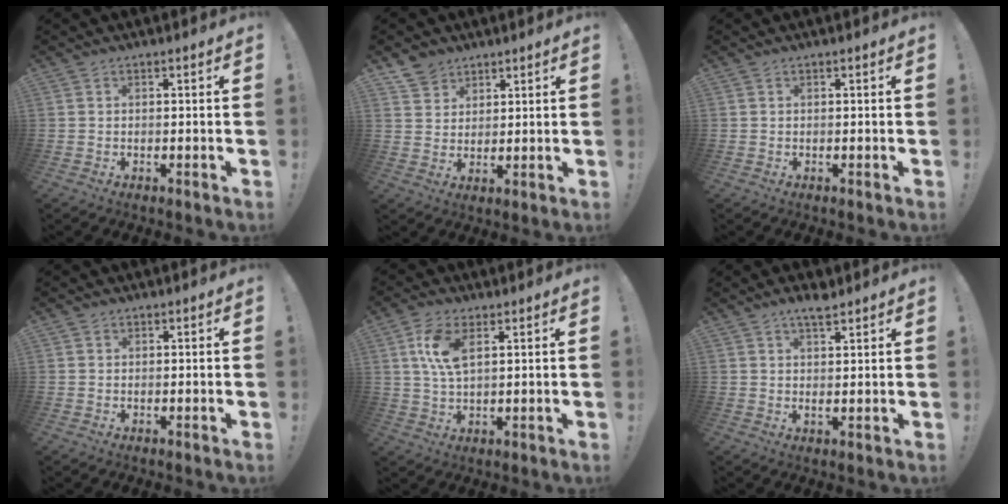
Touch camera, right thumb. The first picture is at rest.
{"total": 6.2, "force": [4.6, 4.2, 0.7], "torque": [-0.011, -0.033, 0.091]}
{"total": 0.0}
{"total": 0.8, "force": [0.5, 0.6, 0.0], "torque": [0.006, -0.002, 0.008]}
{"total": 8.7, "force": [3.2, 4.1, 7.0], "torque": [-0.137, -0.005, 0.055]}
{"total": 4.5, "force": [3.2, 1.0, 3.0], "torque": [-0.047, -0.020, 0.053]}